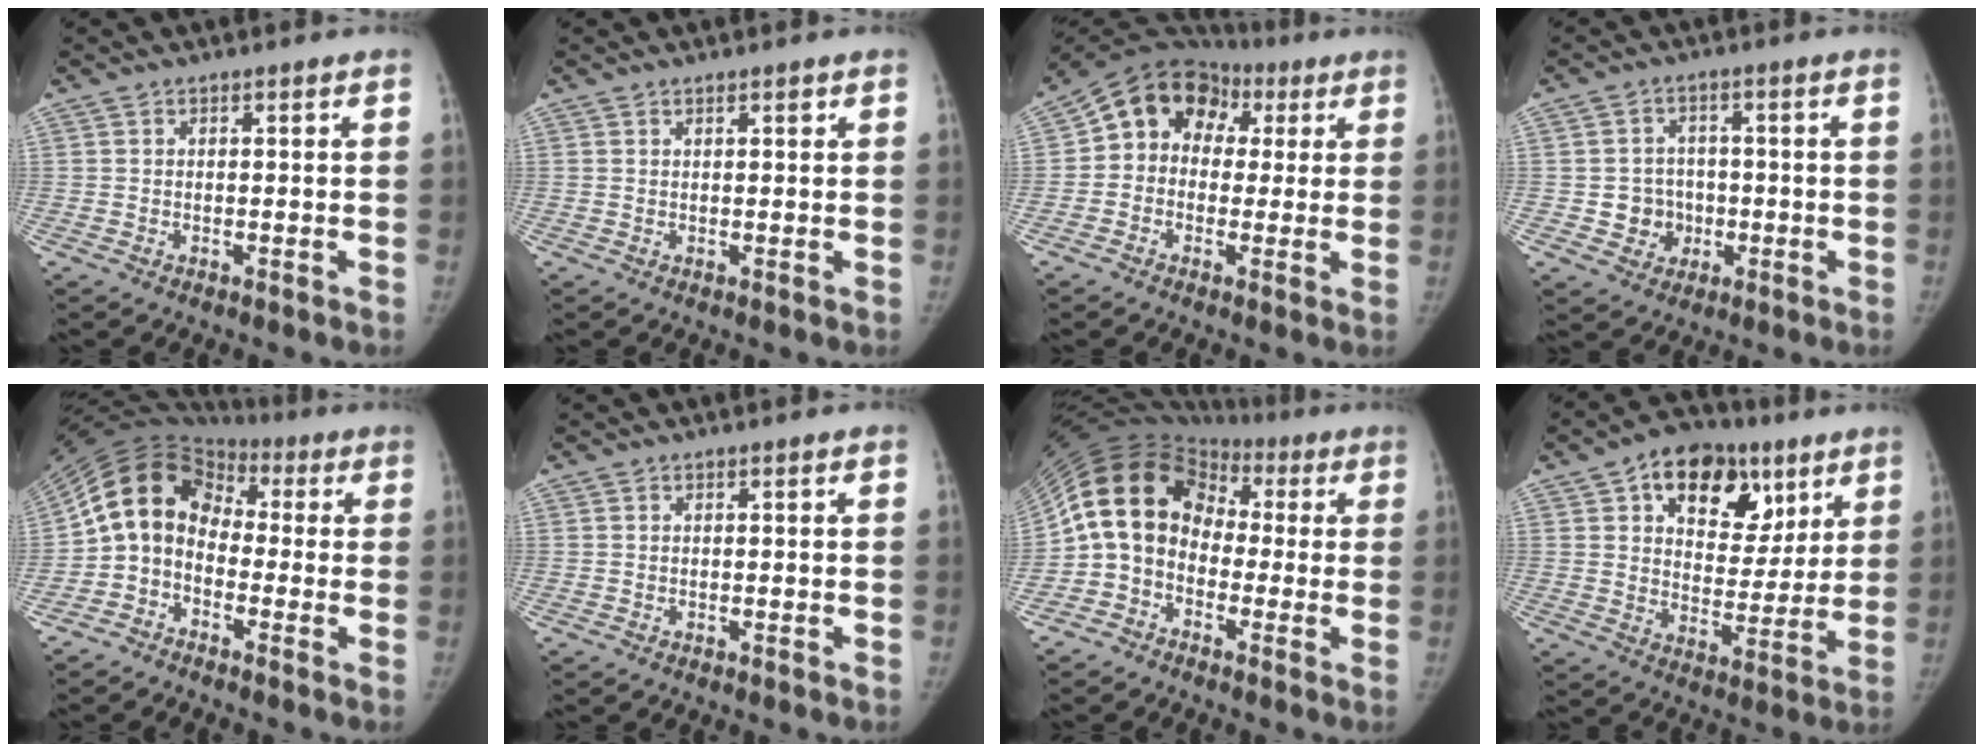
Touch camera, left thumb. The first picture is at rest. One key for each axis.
{"total": 0.9, "fx": 0.6, "fy": 0.3, "fz": 0.7, "tx": -0.008, "ty": -0.001, "tz": 0.009}
{"total": 13.0, "fx": 2.2, "fy": 11.0, "fz": 6.6, "tx": -0.083, "ty": 0.042, "tz": 0.024}
{"total": 6.0, "fx": -1.2, "fy": 5.6, "fz": 1.7, "tx": 0.002, "ty": 0.013, "tz": -0.016}
{"total": 12.2, "fx": -1.7, "fy": 9.8, "fz": 7.1, "tx": -0.114, "ty": 0.063, "tz": -0.048}
{"total": 0.0}
{"total": 13.8, "fx": -1.7, "fy": 11.4, "fz": 7.6, "tx": -0.124, "ty": 0.066, "tz": -0.048}
{"total": 18.0, "fx": 8.8, "fy": 11.7, "fz": 10.6, "tx": -0.101, "ty": -0.020, "tz": 0.133}